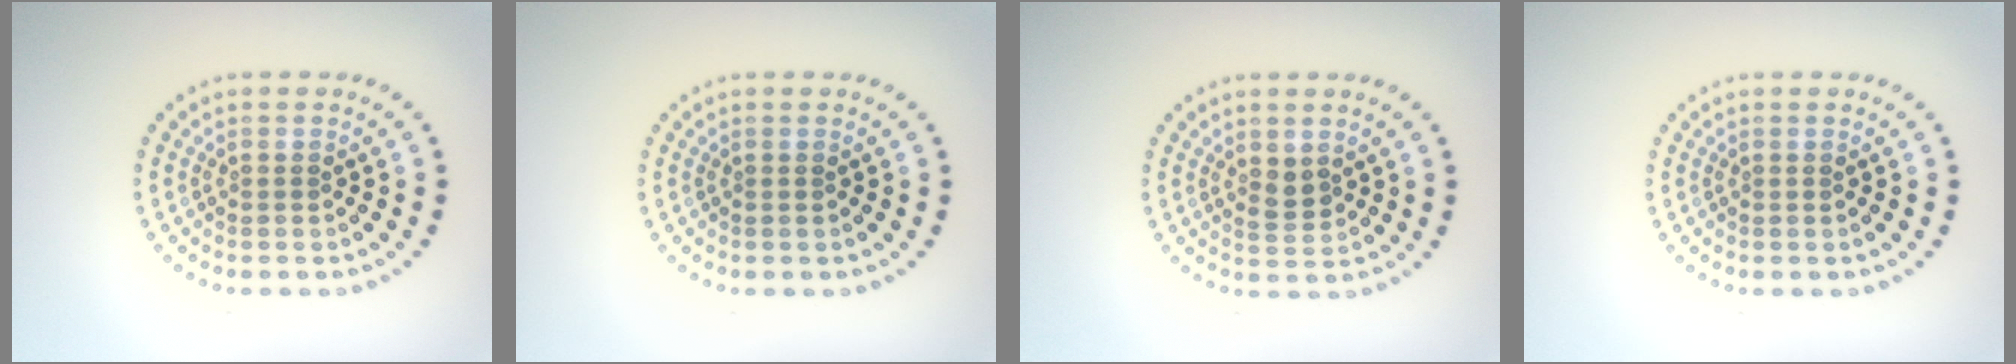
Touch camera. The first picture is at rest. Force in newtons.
{"total": 0.0}
{"total": 1.8, "press": 1.7, "slide": 0.7}
{"total": 0.0}